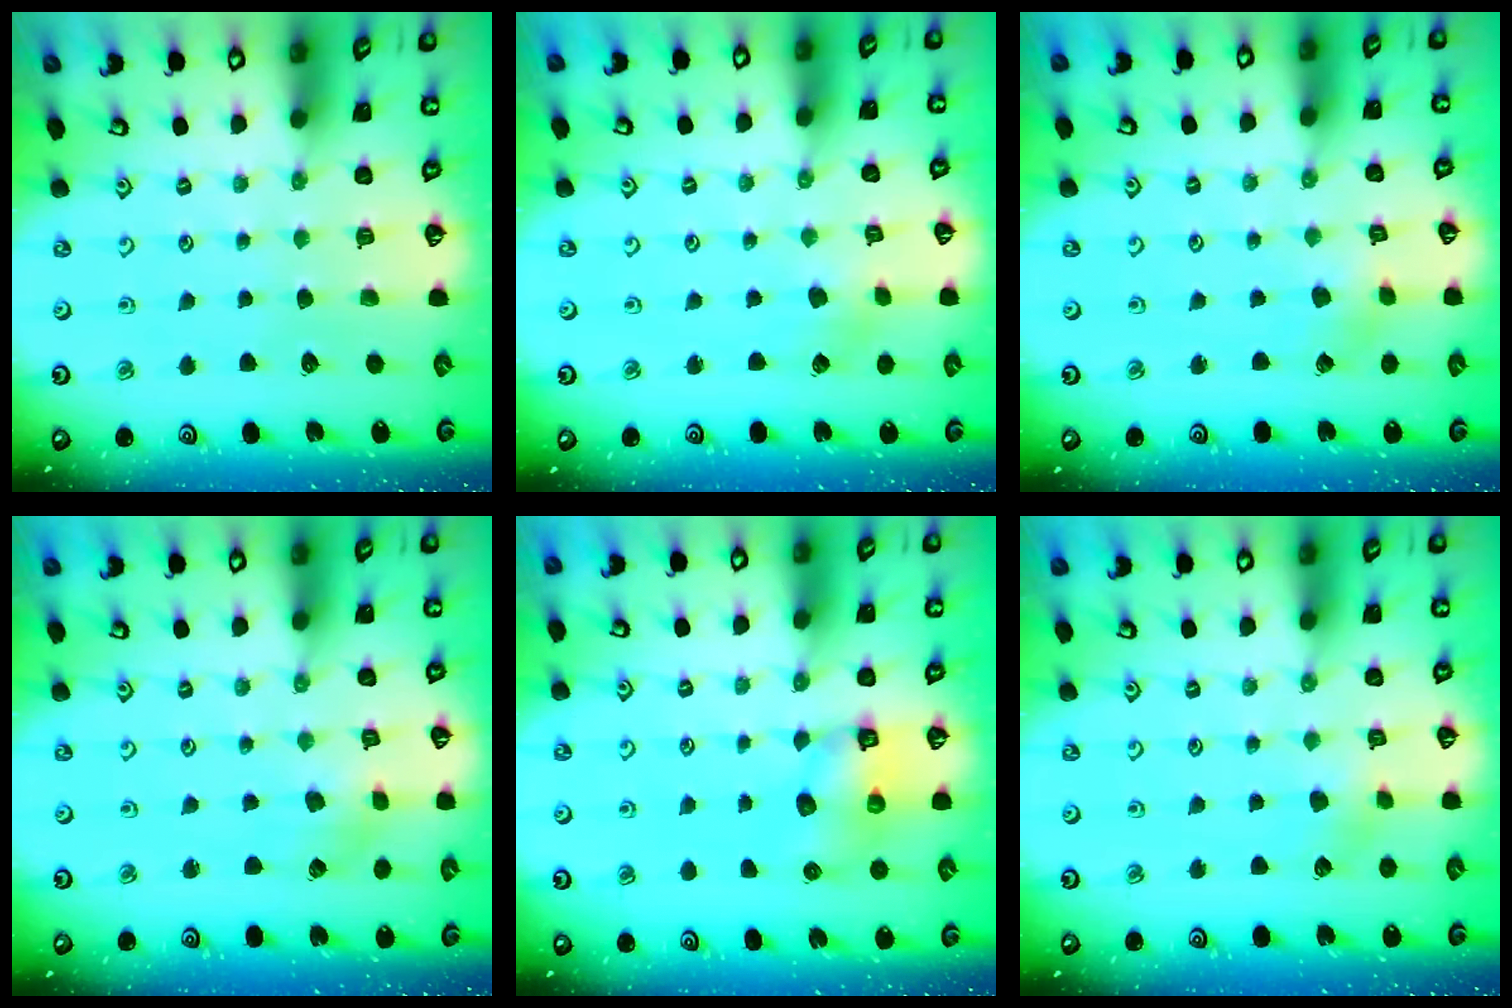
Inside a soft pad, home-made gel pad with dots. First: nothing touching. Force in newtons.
{"total": 2.3, "press": 2.3, "slide": 0.4}
{"total": 2.0, "press": 2.0, "slide": 0.1}
{"total": 2.6, "press": 2.6, "slide": 0.5}
{"total": 9.2, "press": 9.2, "slide": 0.4}
{"total": 3.2, "press": 3.2, "slide": 0.4}